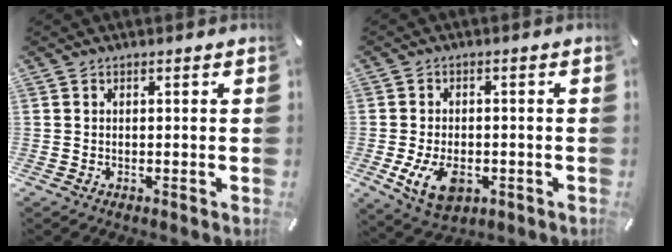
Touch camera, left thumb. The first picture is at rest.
{"total": 8.7, "force": [-2.5, 5.7, 6.1], "torque": [-0.118, -0.002, -0.045]}